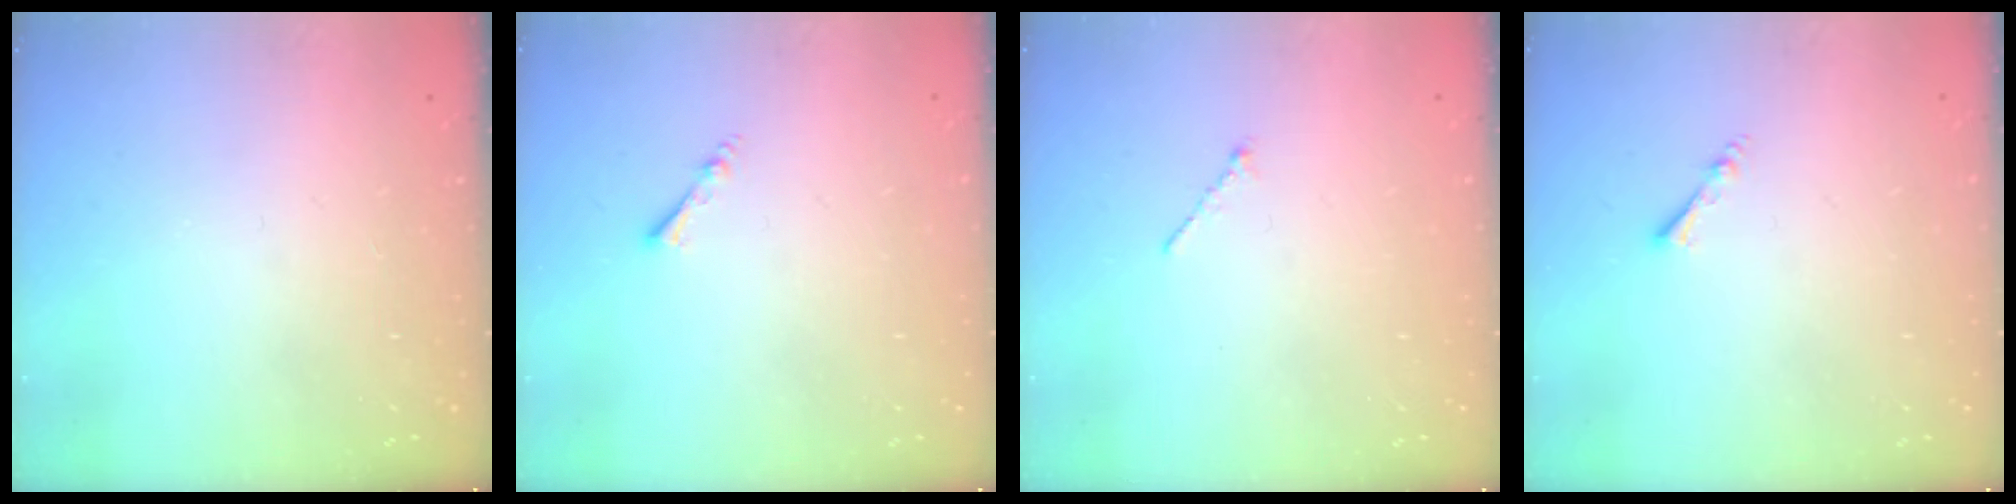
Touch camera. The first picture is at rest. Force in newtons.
{"total": 1.9, "press": 1.9, "slide": 0.4}
{"total": 1.2, "press": 1.2, "slide": 0.4}
{"total": 1.9, "press": 1.9, "slide": 0.4}